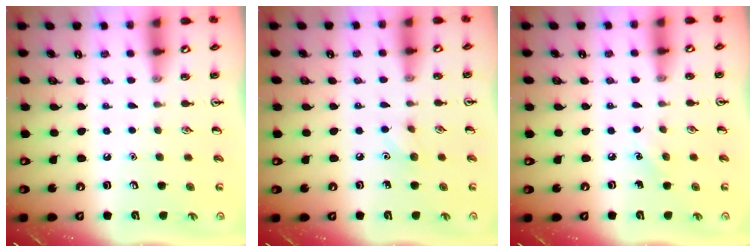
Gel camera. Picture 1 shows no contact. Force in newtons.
{"total": 5.1, "press": 4.9, "slide": 1.4}
{"total": 3.8, "press": 3.5, "slide": 1.3}